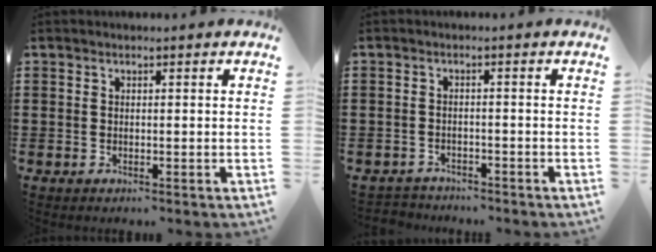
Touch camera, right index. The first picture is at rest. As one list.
[{"total": 1.9, "force": [-1.8, 0.4, -0.3], "torque": [-0.002, 0.004, -0.042]}]